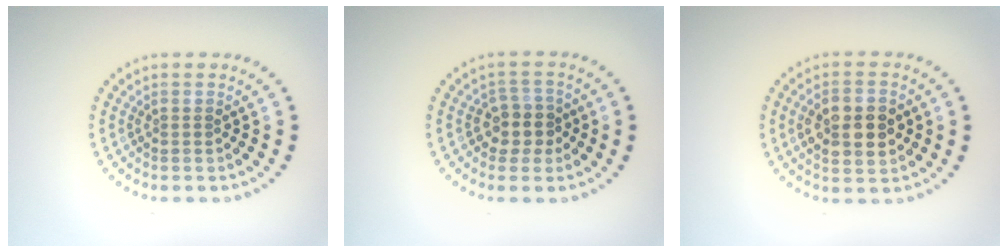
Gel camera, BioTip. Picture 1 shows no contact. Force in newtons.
{"total": 2.6, "press": 2.3, "slide": 1.3}
{"total": 4.9, "press": 4.9, "slide": 0.2}